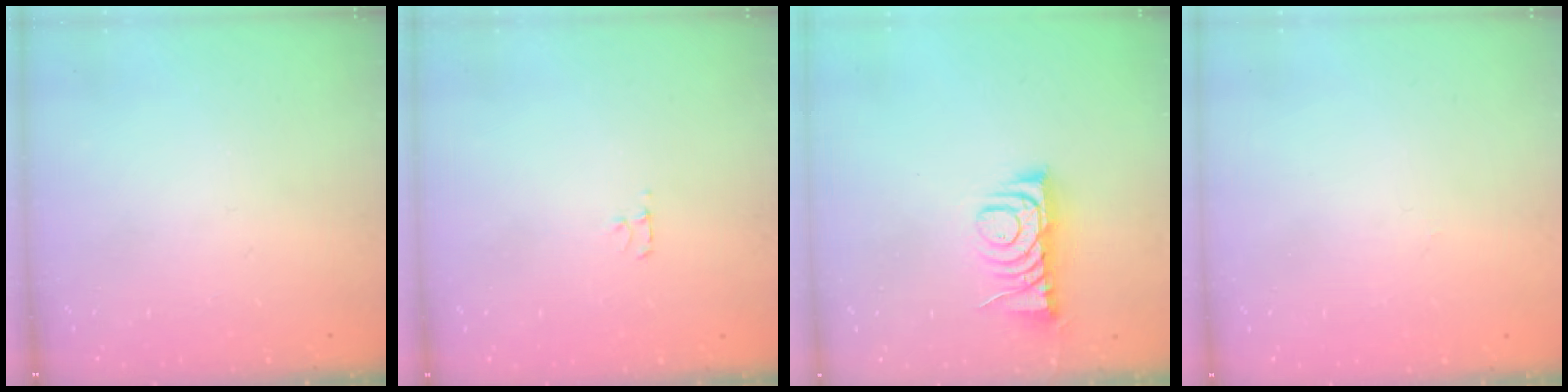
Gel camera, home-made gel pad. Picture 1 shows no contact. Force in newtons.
{"total": 2.7, "press": 2.7, "slide": 0.3}
{"total": 8.0, "press": 7.9, "slide": 0.4}
{"total": 0.0}